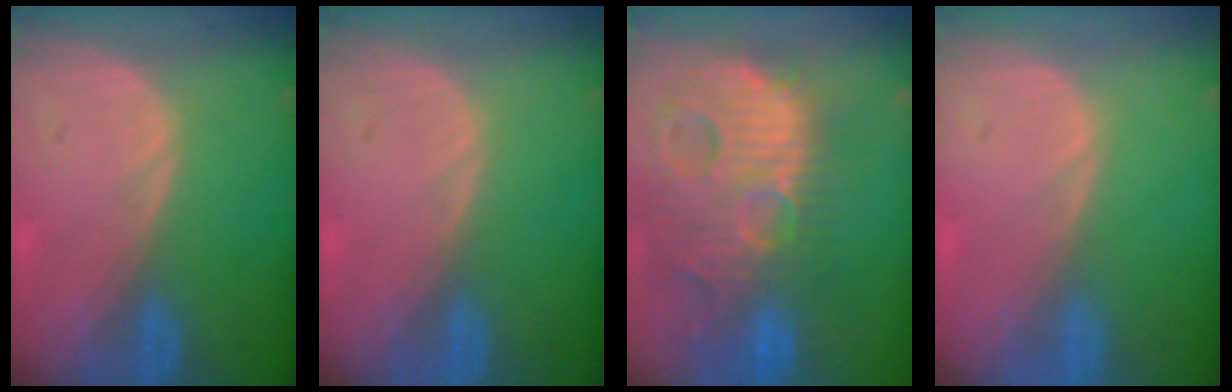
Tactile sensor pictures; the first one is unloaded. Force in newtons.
{"total": 0.0}
{"total": 15.0, "press": 13.0, "slide": 7.4}
{"total": 0.0}